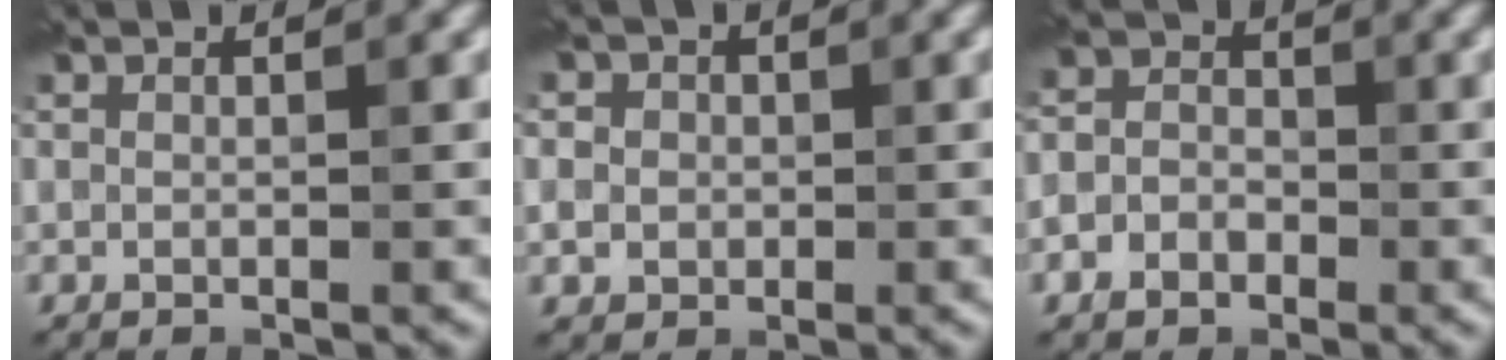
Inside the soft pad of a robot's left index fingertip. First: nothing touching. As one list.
[{"total": 4.0, "force": [0.5, 3.6, 1.7], "torque": [-0.018, 0.019, -0.019]}, {"total": 3.2, "force": [-1.4, 2.5, 1.4], "torque": [-0.014, -0.001, -0.035]}]